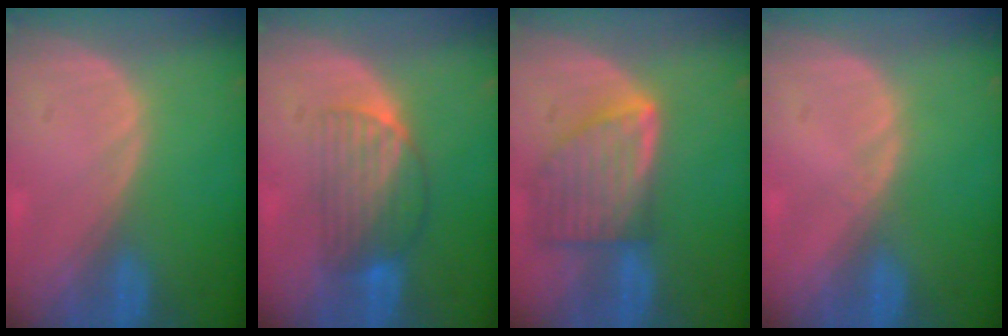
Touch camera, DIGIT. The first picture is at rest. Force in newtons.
{"total": 6.5, "press": 5.9, "slide": 2.6}
{"total": 8.2, "press": 7.3, "slide": 3.7}
{"total": 0.7, "press": 0.5, "slide": 0.4}